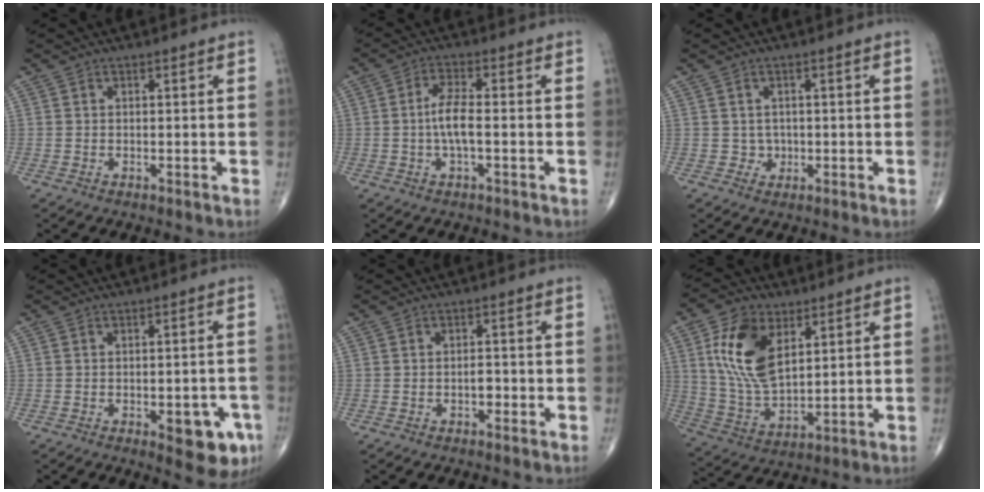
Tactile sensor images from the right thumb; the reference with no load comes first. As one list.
[{"total": 5.2, "force": [-0.7, 1.5, 5.0], "torque": [-0.106, 0.012, -0.019]}, {"total": 1.8, "force": [-0.2, 1.8, 0.5], "torque": [0.003, 0.005, -0.002]}, {"total": 9.4, "force": [-3.7, 3.6, 7.9], "torque": [-0.071, 0.008, -0.038]}, {"total": 1.6, "force": [-0.6, 0.9, 1.2], "torque": [-0.008, 0.005, -0.012]}, {"total": 14.8, "force": [5.6, 8.2, 11.0], "torque": [-0.199, -0.023, 0.114]}]